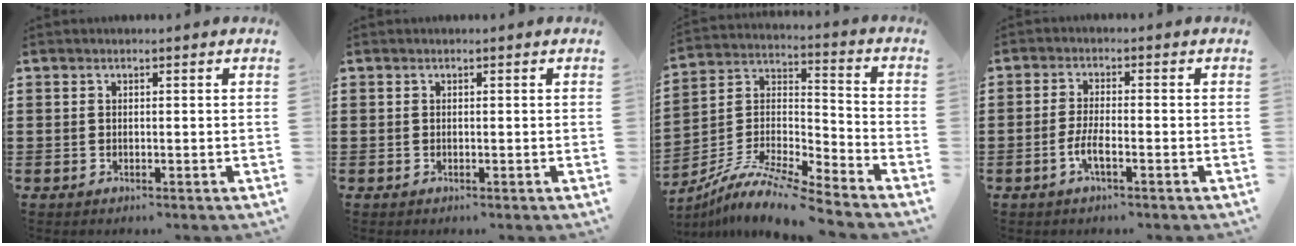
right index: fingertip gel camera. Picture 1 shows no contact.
{"total": 0.0}
{"total": 9.4, "force": [-8.3, 0.9, 4.4], "torque": [-0.098, 0.000, -0.171]}
{"total": 3.2, "force": [-1.6, 0.5, 2.8], "torque": [-0.063, -0.005, -0.032]}